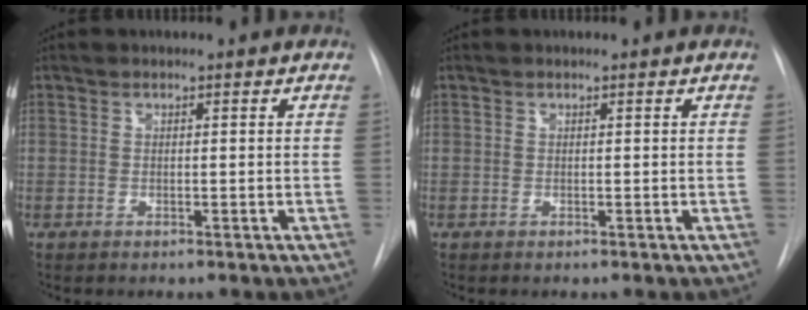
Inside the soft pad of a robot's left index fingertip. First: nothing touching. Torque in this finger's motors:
{"motor_torque": [-0.02, 0.02, 0.00, 0.00]}